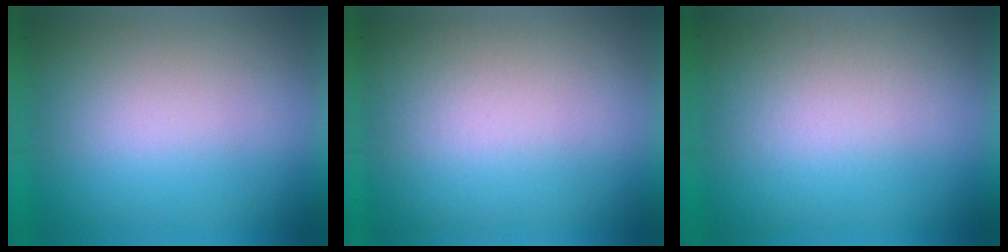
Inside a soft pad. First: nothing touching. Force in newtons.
{"total": 1.4}
{"total": 2.3}